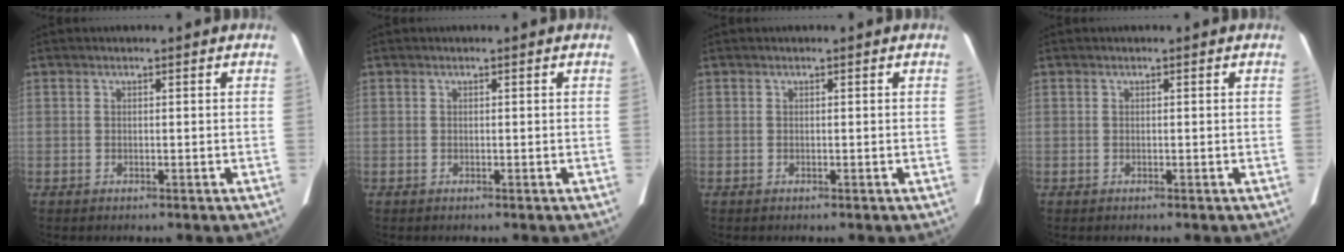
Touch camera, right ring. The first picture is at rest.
{"total": 0.0}
{"total": 0.0}
{"total": 0.0}